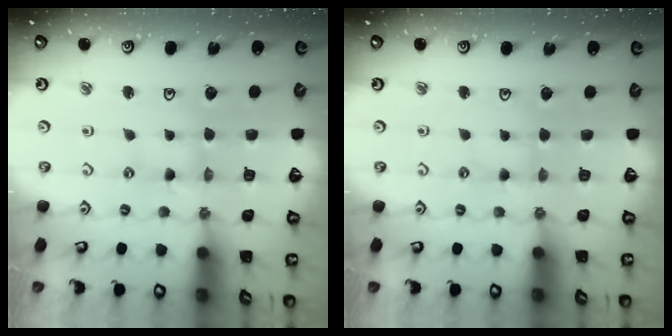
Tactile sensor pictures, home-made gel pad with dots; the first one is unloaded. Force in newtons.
{"total": 1.4, "press": 1.3, "slide": 0.4}